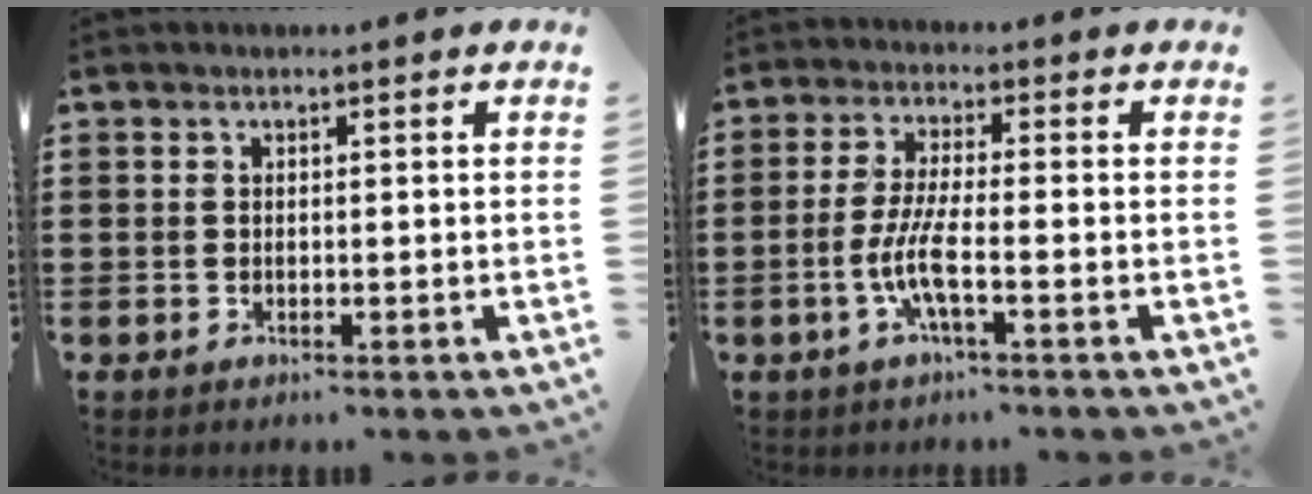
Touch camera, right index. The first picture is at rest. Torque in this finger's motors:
{"motor_torque": [2.14, 0.00, 0.31, 0.14]}